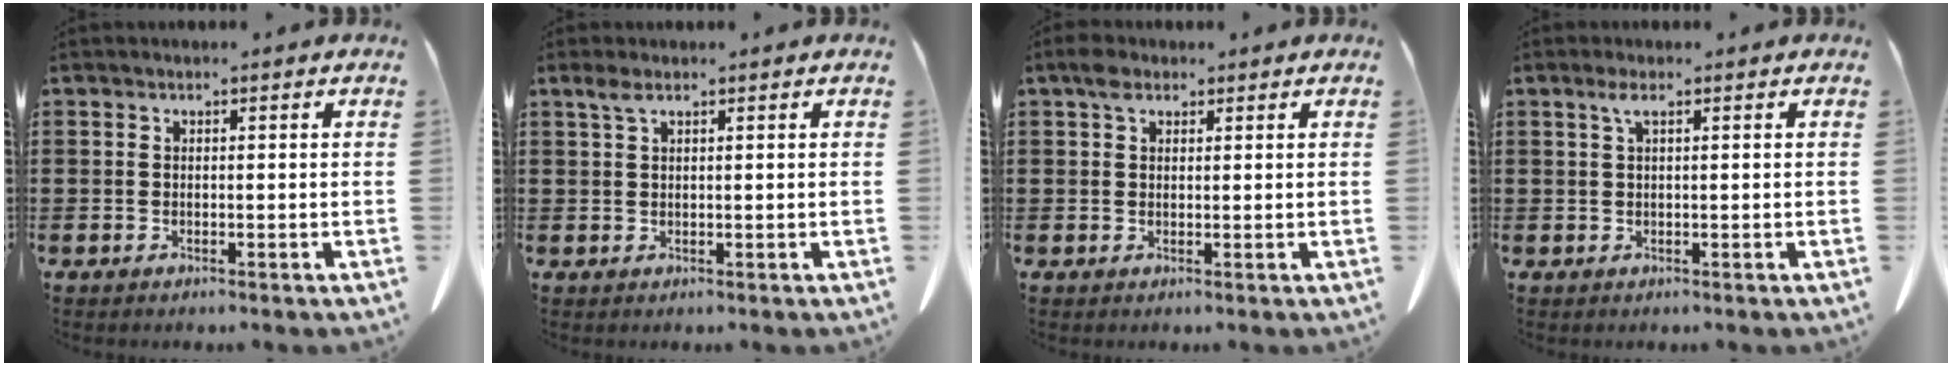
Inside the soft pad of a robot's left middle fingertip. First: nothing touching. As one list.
[{"total": 1.9, "force": [1.0, 0.6, 1.5], "torque": [-0.034, 0.002, 0.017]}, {"total": 2.6, "force": [1.5, 1.5, 1.5], "torque": [-0.027, 0.004, 0.026]}, {"total": 1.8, "force": [0.6, 0.3, 1.6], "torque": [-0.034, 0.004, 0.010]}]